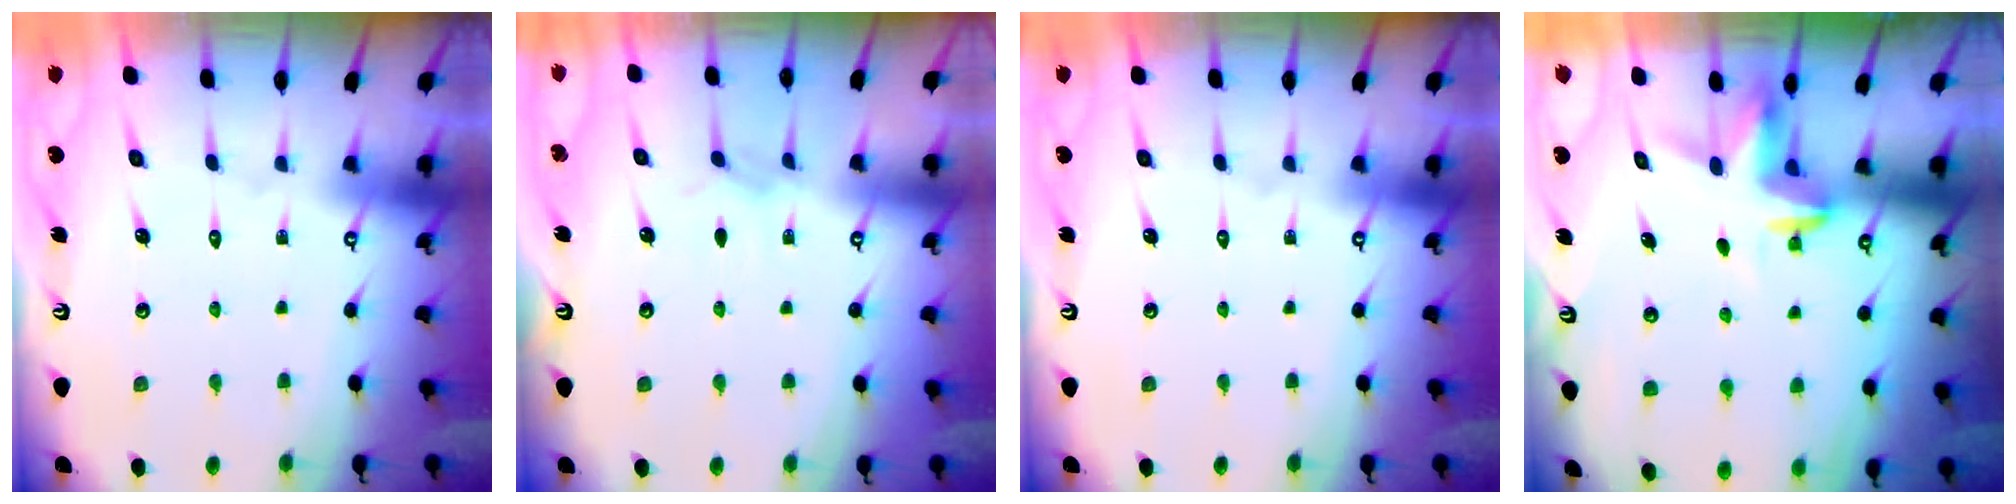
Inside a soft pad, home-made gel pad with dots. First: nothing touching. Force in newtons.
{"total": 2.6, "press": 2.6, "slide": 0.4}
{"total": 0.0}
{"total": 3.5, "press": 3.5, "slide": 0.2}